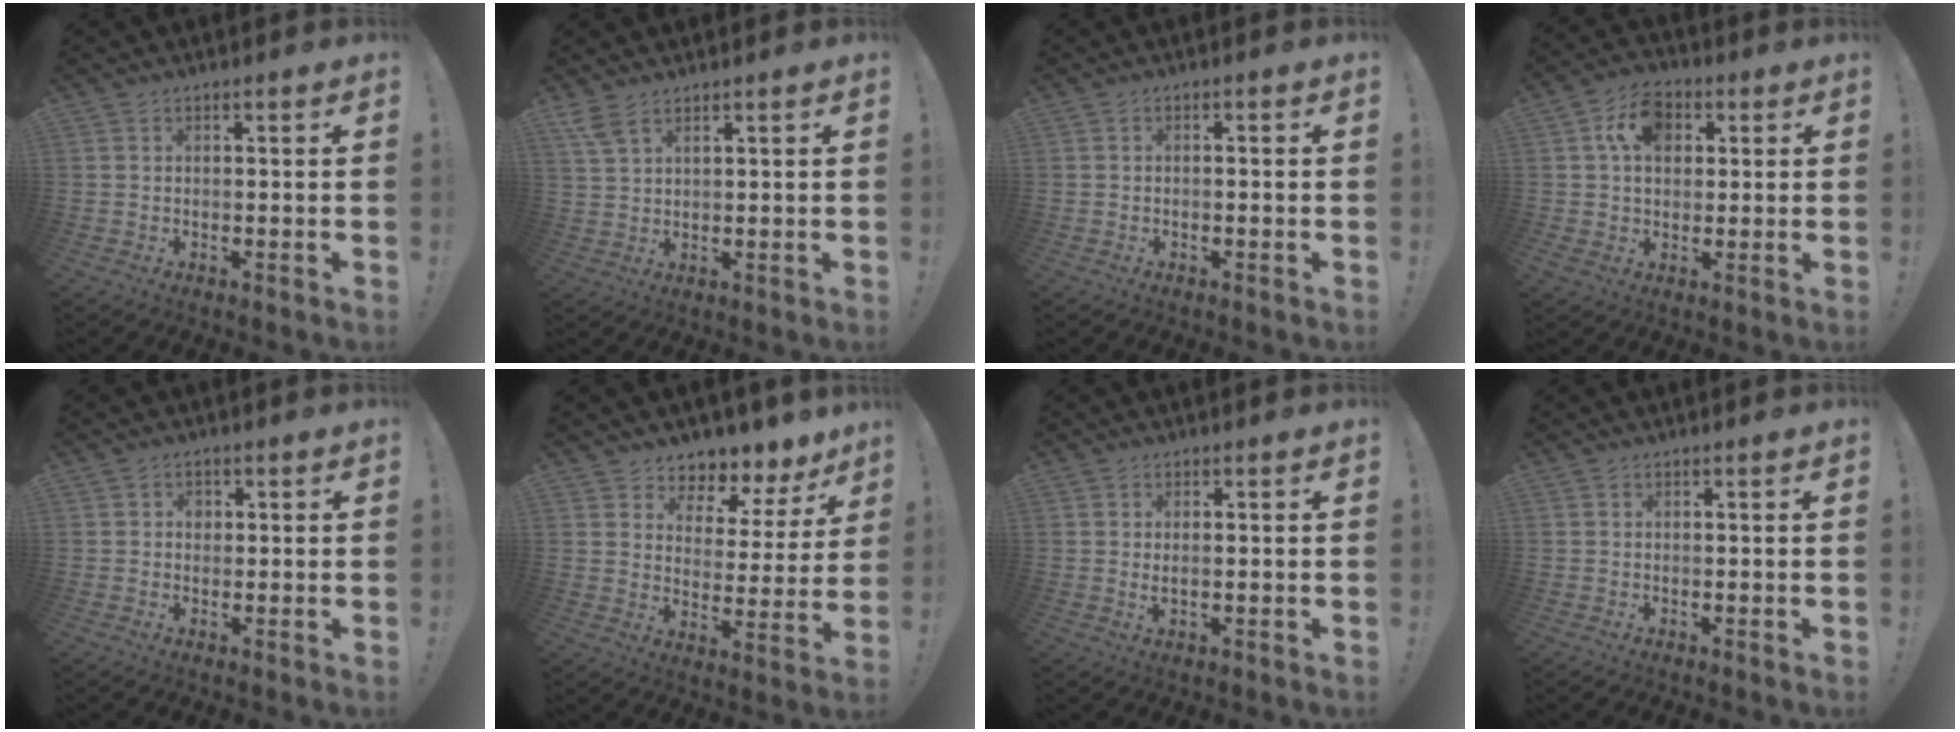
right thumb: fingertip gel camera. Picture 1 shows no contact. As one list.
[{"total": 4.5, "force": [3.5, 1.4, 2.4], "torque": [-0.043, -0.016, 0.067]}, {"total": 1.0, "force": [-0.8, -0.1, 0.6], "torque": [-0.011, 0.000, -0.014]}, {"total": 10.8, "force": [3.5, 7.9, 6.4], "torque": [-0.104, 0.004, 0.068]}, {"total": 1.6, "force": [0.0, 1.4, 0.7], "torque": [-0.009, 0.002, -0.003]}, {"total": 6.3, "force": [5.2, 3.2, 1.5], "torque": [-0.010, -0.065, 0.092]}, {"total": 1.6, "force": [0.8, 0.3, 1.4], "torque": [-0.011, -0.008, 0.010]}, {"total": 0.0}]